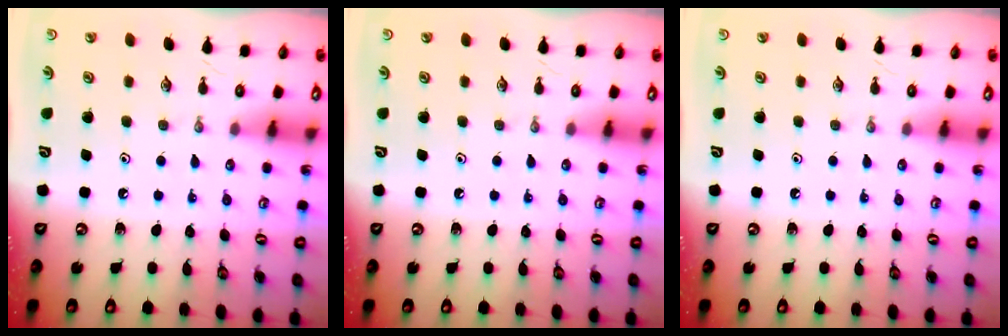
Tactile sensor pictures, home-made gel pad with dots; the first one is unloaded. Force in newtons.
{"total": 0.0}
{"total": 0.0}